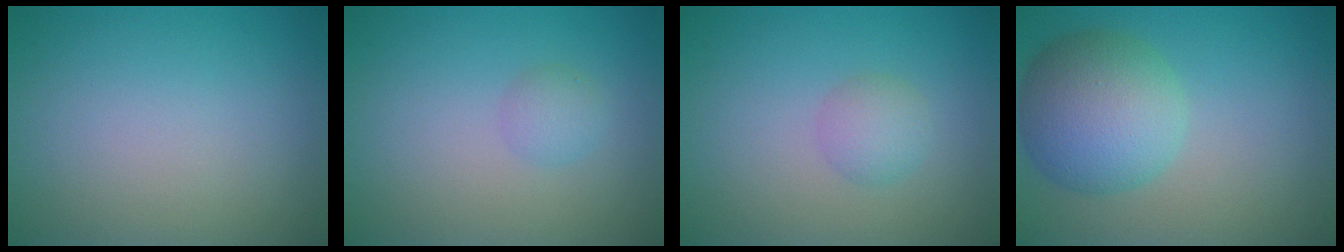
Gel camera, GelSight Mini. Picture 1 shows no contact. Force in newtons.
{"total": 1.3, "press": 1.3, "slide": 0.1}
{"total": 1.9, "press": 1.9, "slide": 0.0}
{"total": 7.2, "press": 7.2, "slide": 0.2}